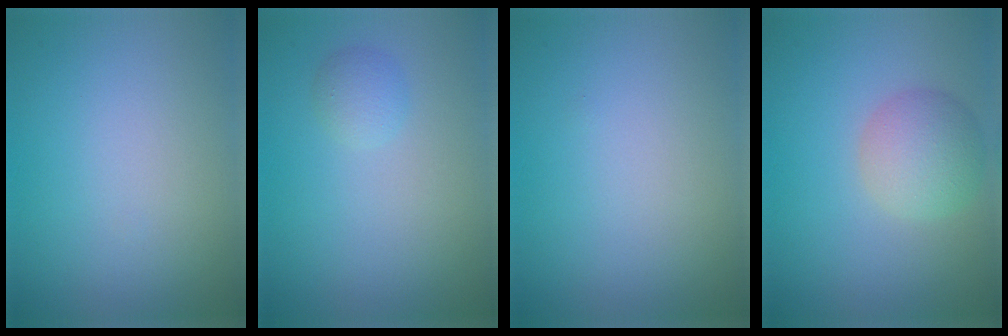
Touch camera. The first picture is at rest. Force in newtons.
{"total": 1.3, "press": 1.3, "slide": 0.1}
{"total": 0.0}
{"total": 3.7, "press": 3.7, "slide": 0.2}